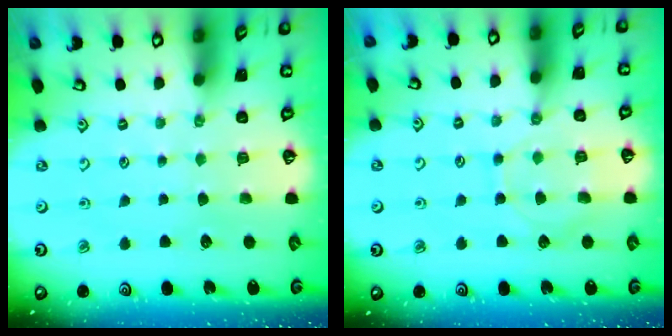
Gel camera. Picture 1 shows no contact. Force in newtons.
{"total": 8.2, "press": 8.2, "slide": 0.8}